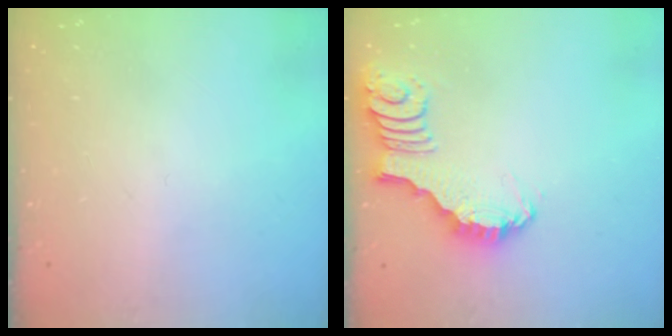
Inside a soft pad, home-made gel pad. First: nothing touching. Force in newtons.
{"total": 2.3, "press": 2.3, "slide": 0.3}